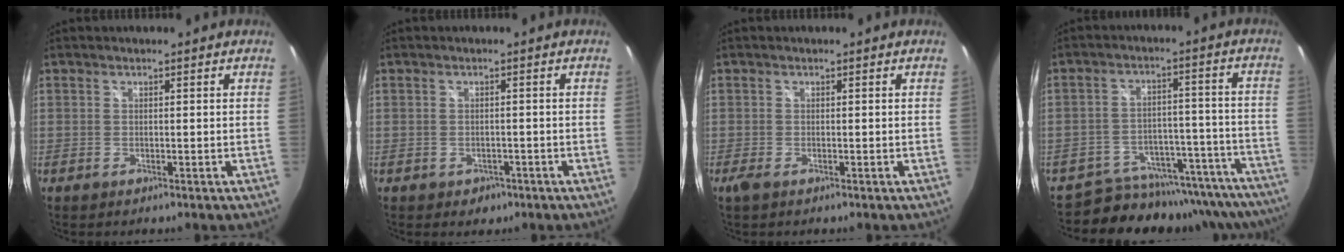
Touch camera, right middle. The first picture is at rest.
{"total": 2.6, "force": [-1.2, 2.1, 0.9], "torque": [-0.020, -0.004, -0.013]}
{"total": 1.1, "force": [-0.6, 0.2, 0.9], "torque": [-0.020, -0.004, -0.013]}
{"total": 19.5, "force": [-18.0, 6.6, 3.5], "torque": [-0.054, 0.040, -0.227]}